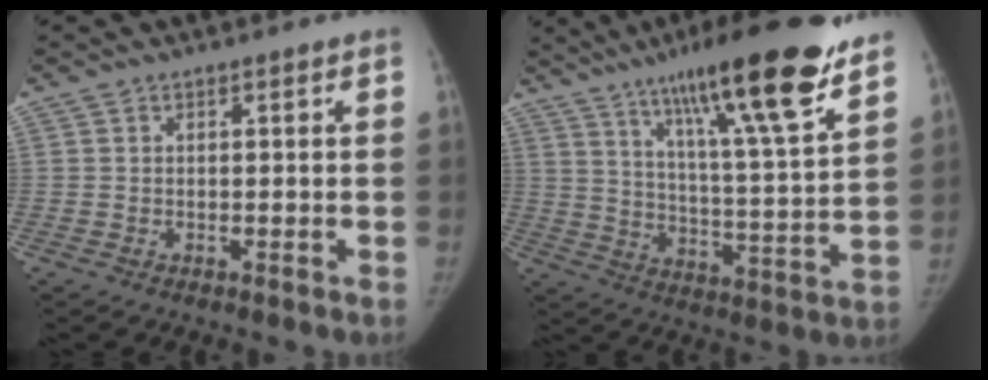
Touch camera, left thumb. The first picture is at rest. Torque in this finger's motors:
{"motor_torque": [0.62, 0.09, 1.51, -1.25, 0.15]}